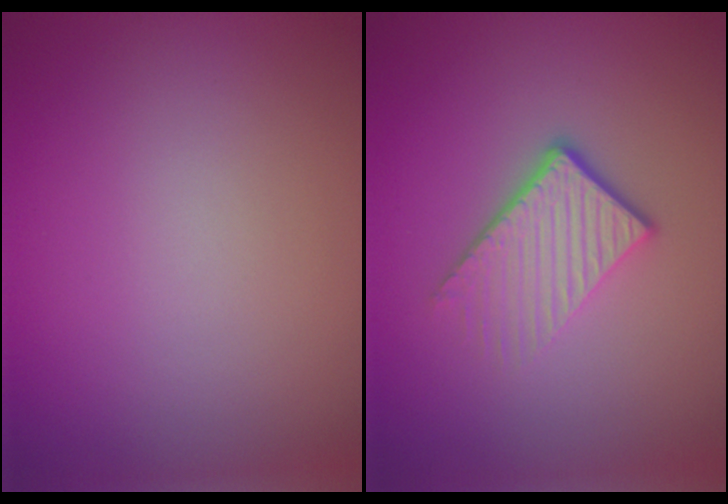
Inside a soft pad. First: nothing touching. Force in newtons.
{"total": 3.9, "press": 2.8, "slide": 2.8}